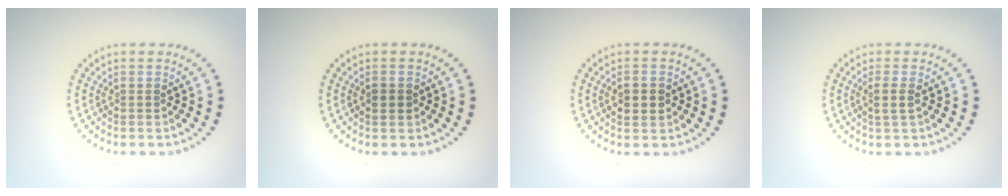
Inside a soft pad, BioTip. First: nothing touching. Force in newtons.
{"total": 1.0, "press": 1.0, "slide": 0.0}
{"total": 2.7, "press": 2.7, "slide": 0.0}
{"total": 1.4, "press": 1.1, "slide": 0.9}